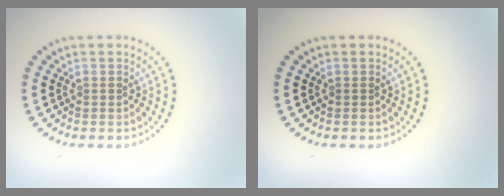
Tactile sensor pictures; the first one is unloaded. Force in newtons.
{"total": 0.0}